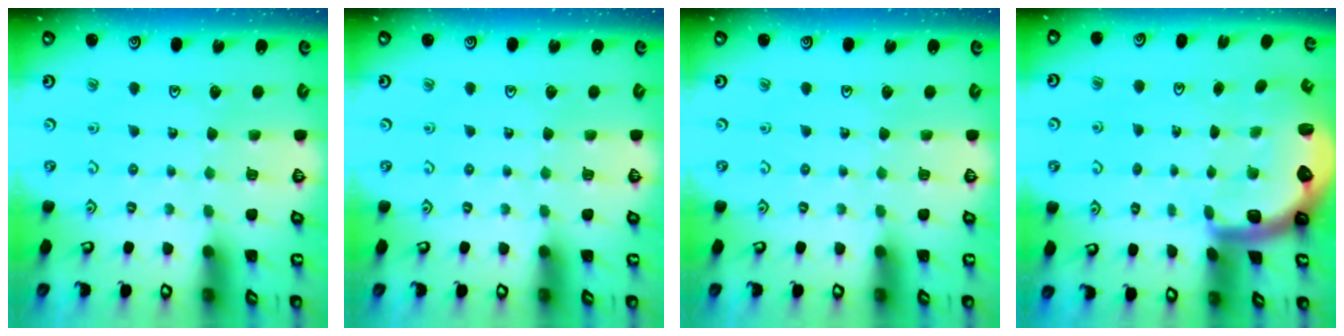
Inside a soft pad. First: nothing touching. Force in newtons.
{"total": 0.0}
{"total": 0.0}
{"total": 2.9, "press": 2.6, "slide": 1.4}